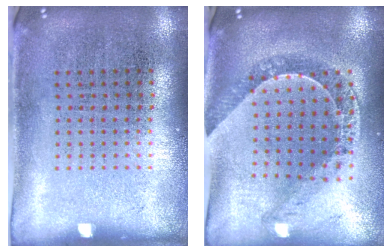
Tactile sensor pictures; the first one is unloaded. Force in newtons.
{"total": 1.2, "press": 1.1, "slide": 0.2}